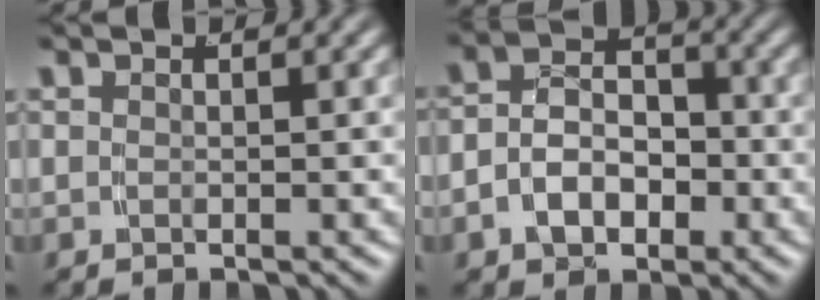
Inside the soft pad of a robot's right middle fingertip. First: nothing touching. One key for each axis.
{"total": 6.7, "fx": -2.0, "fy": 5.3, "fz": 3.6, "tx": -0.063, "ty": -0.005, "tz": -0.038}